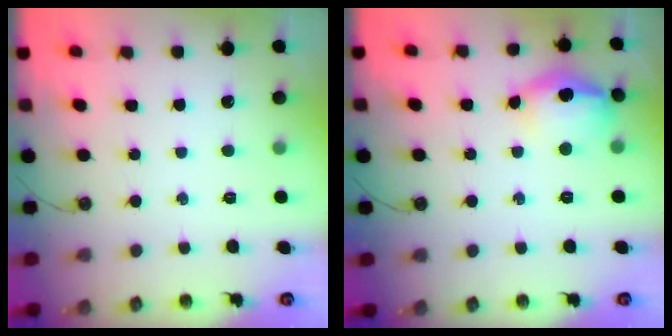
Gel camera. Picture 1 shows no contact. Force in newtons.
{"total": 12.8, "press": 12.7, "slide": 1.7}